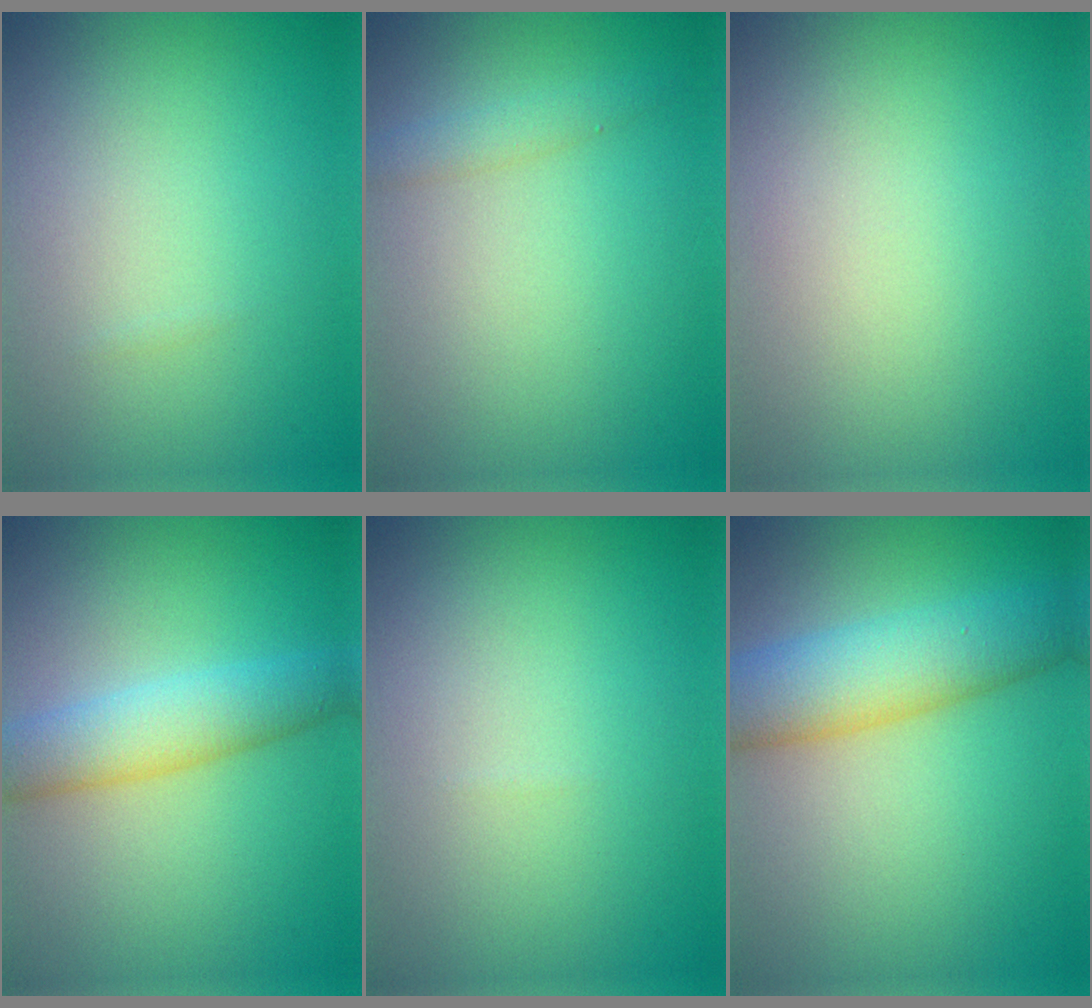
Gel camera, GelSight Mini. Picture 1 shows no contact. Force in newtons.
{"total": 1.4, "press": 1.4, "slide": 0.1}
{"total": 0.0}
{"total": 5.4, "press": 5.4, "slide": 0.2}
{"total": 0.0}
{"total": 6.9, "press": 6.9, "slide": 0.1}